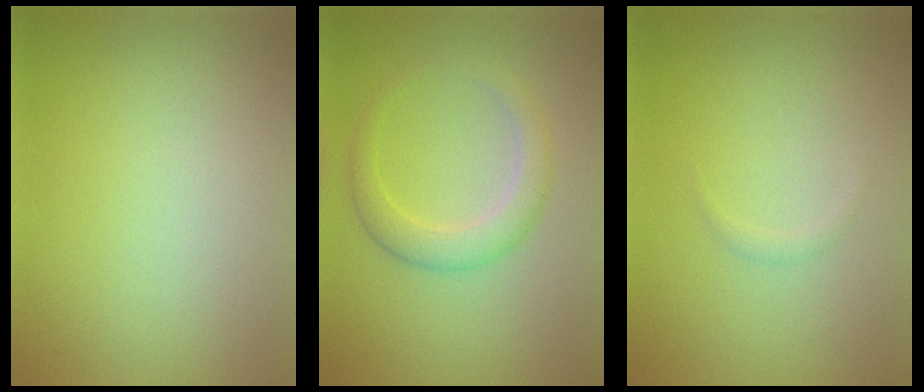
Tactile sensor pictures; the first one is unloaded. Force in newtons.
{"total": 2.9, "press": 2.9, "slide": 0.1}
{"total": 0.5, "press": 0.5, "slide": 0.0}